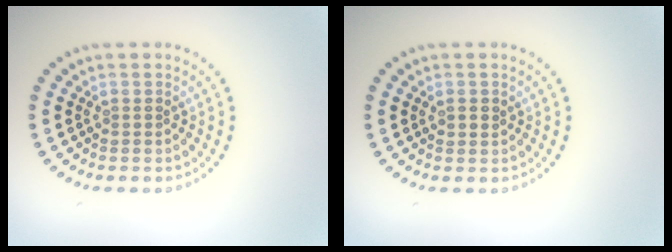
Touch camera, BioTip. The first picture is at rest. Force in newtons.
{"total": 1.0, "press": 0.9, "slide": 0.3}